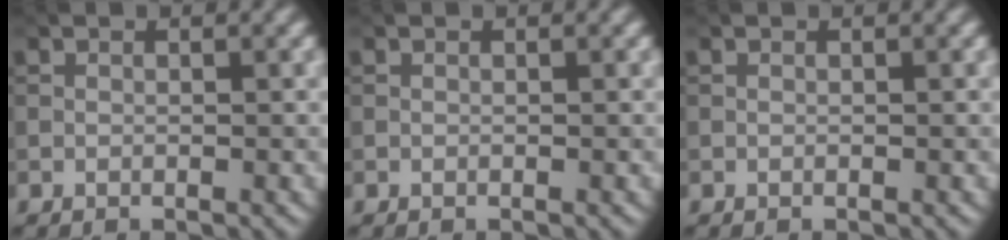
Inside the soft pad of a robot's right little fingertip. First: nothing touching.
{"total": 0.0}
{"total": 0.0}